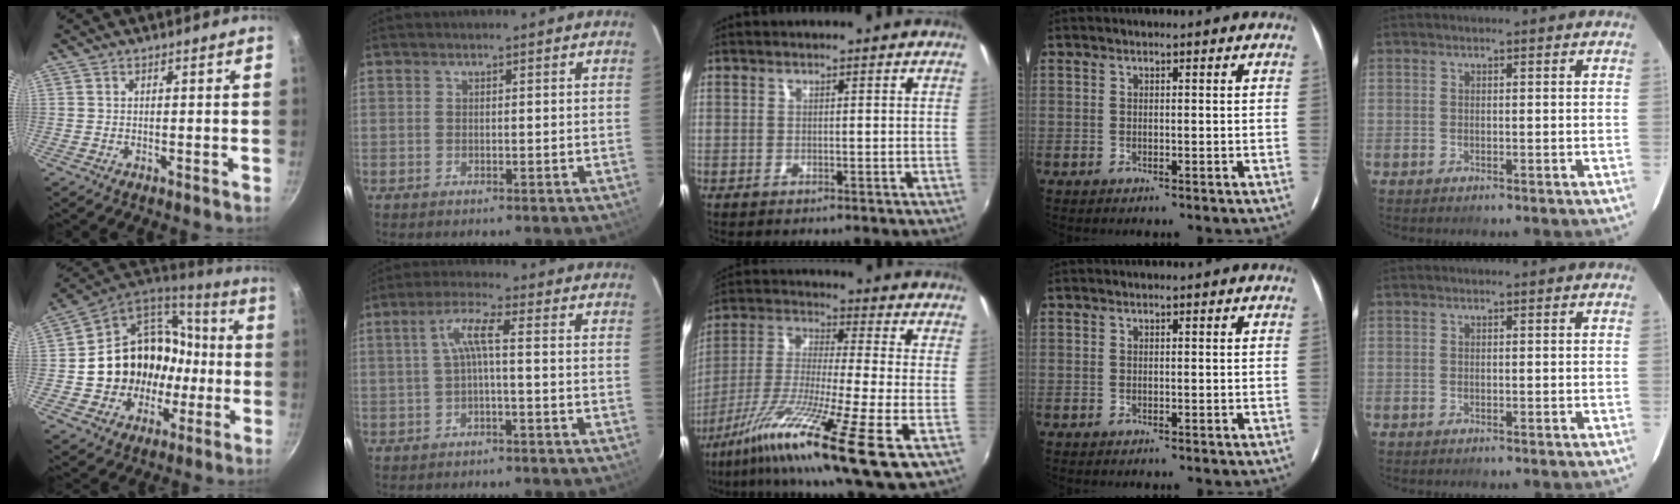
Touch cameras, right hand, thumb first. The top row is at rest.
{"thumb": {"total": 21.0, "force": [-2.6, 18.1, 10.2], "torque": [-0.140, 0.057, -0.024]}, "index": {"total": 4.3, "force": [-0.8, 0.1, 4.2], "torque": [-0.089, 0.007, -0.013]}, "middle": {"total": 16.5, "force": [-8.5, 0.1, 14.2], "torque": [-0.280, -0.035, -0.165]}}